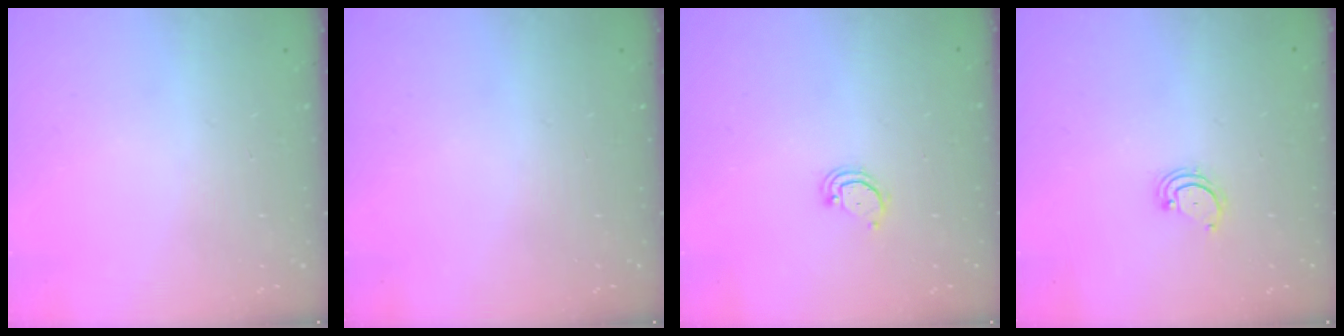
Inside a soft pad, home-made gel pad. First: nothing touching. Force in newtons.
{"total": 0.0}
{"total": 2.9, "press": 2.9, "slide": 0.2}
{"total": 2.9, "press": 2.9, "slide": 0.3}